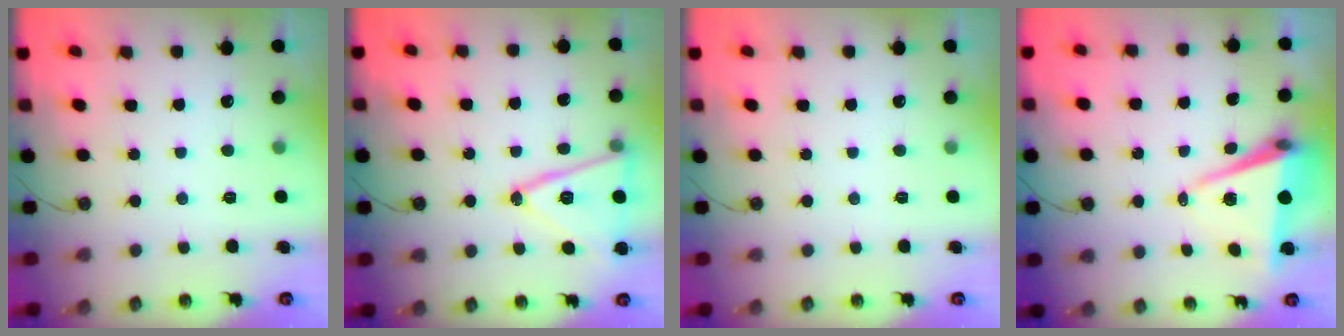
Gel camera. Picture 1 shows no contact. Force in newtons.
{"total": 15.4, "press": 15.0, "slide": 3.4}
{"total": 0.0}
{"total": 7.4, "press": 6.2, "slide": 4.1}